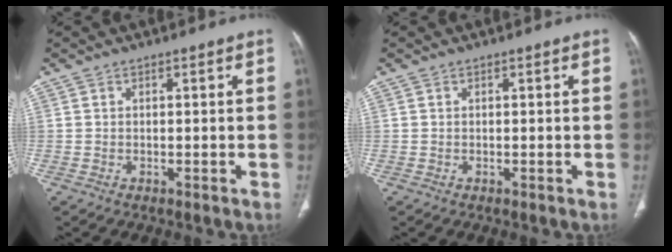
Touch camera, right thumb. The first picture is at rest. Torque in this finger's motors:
{"motor_torque": [-0.03, 0.03, -0.01, 0.01, 0.00]}